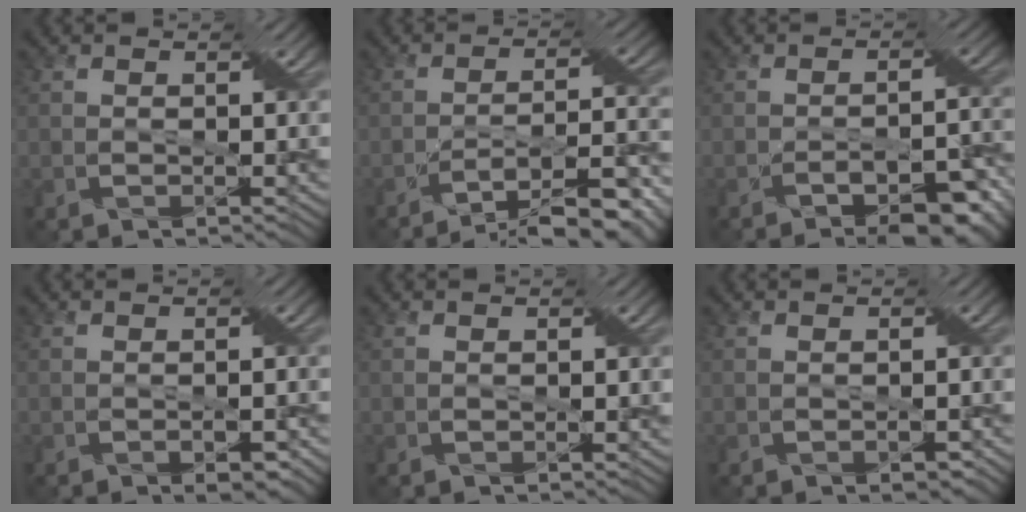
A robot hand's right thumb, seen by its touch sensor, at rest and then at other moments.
{"total": 11.6, "force": [-8.4, 2.2, 7.7], "torque": [-0.124, 0.006, -0.127]}
{"total": 8.9, "force": [-6.2, 2.8, 5.8], "torque": [-0.090, -0.011, -0.087]}
{"total": 2.1, "force": [-1.1, 0.9, 1.6], "torque": [-0.019, -0.002, -0.009]}
{"total": 0.0}
{"total": 1.0, "force": [-0.4, 0.6, 0.7], "torque": [-0.009, -0.003, -0.001]}